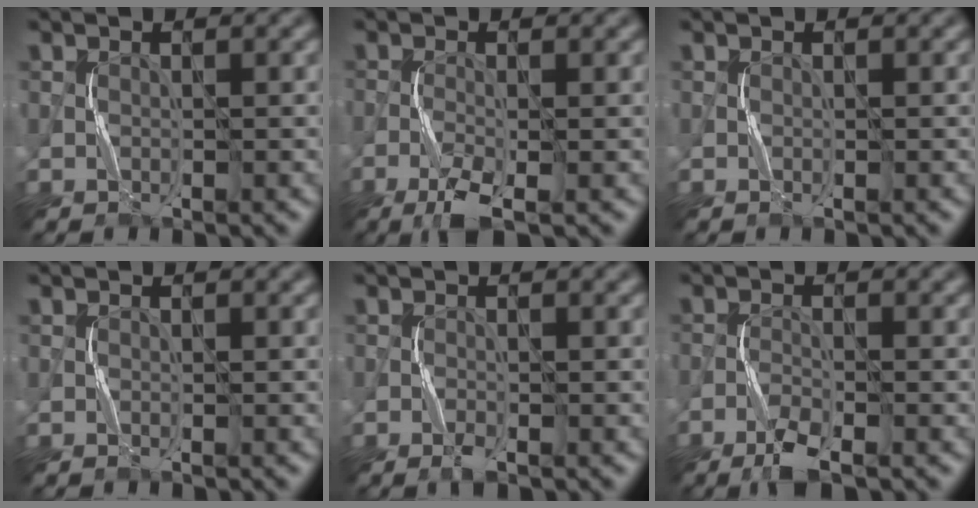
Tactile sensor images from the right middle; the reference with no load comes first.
{"total": 3.1, "force": [-2.0, 0.4, 2.4], "torque": [-0.053, 0.000, -0.040]}
{"total": 0.0}
{"total": 0.0}
{"total": 1.0, "force": [-0.6, 0.1, 0.7], "torque": [-0.018, 0.003, -0.013]}
{"total": 2.6, "force": [-2.0, 0.2, 1.7], "torque": [-0.041, 0.002, -0.042]}